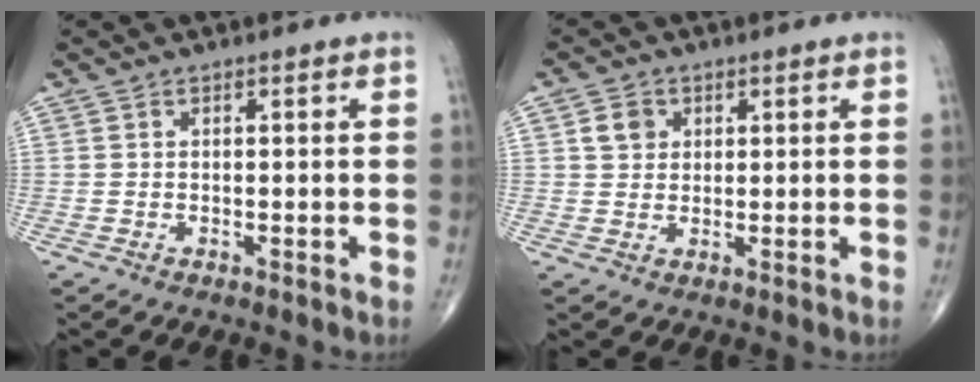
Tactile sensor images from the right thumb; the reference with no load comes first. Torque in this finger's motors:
{"motor_torque": [-0.24, 0.23, 0.07, 0.04, 0.02]}